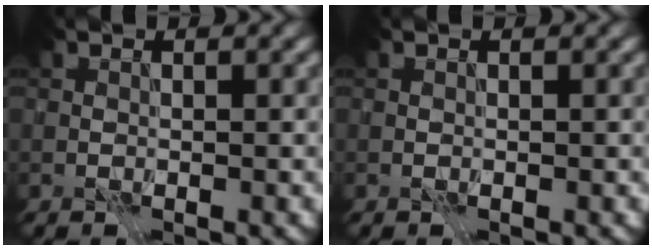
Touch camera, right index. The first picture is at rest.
{"total": 0.0}